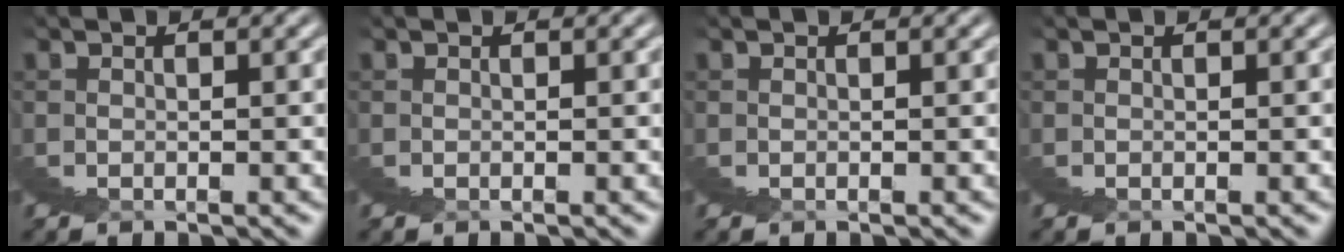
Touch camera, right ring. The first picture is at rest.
{"total": 0.0}
{"total": 0.0}
{"total": 0.0}